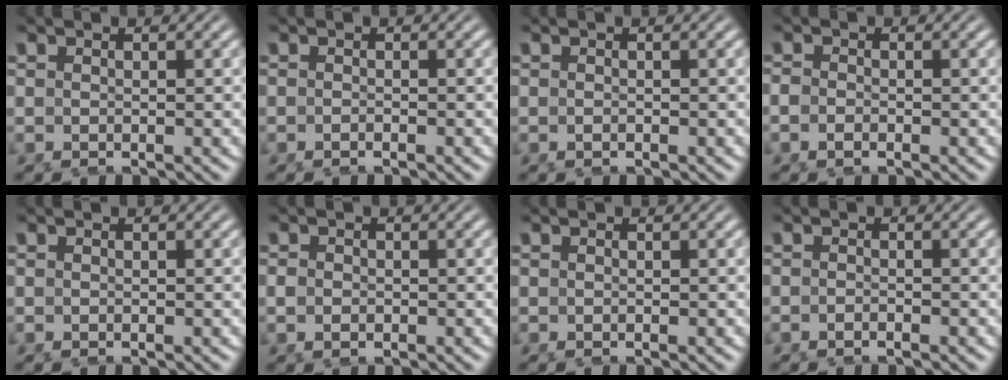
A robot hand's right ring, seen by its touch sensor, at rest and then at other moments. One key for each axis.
{"total": 0.7, "fx": -0.6, "fy": -0.4, "fz": 0.1, "tx": -0.002, "ty": -0.004, "tz": -0.010}
{"total": 0.5, "fx": -0.4, "fy": -0.3, "fz": 0.1, "tx": -0.004, "ty": -0.006, "tz": -0.004}
{"total": 1.3, "fx": -0.9, "fy": 0.7, "fz": 0.6, "tx": -0.015, "ty": -0.010, "tz": -0.015}
{"total": 0.0}
{"total": 0.9, "fx": -0.6, "fy": 0.3, "fz": 0.5, "tx": -0.012, "ty": -0.013, "tz": -0.003}
{"total": 0.0}
{"total": 1.0, "fx": -0.9, "fy": -0.4, "fz": 0.0, "tx": -0.001, "ty": -0.006, "tz": -0.015}